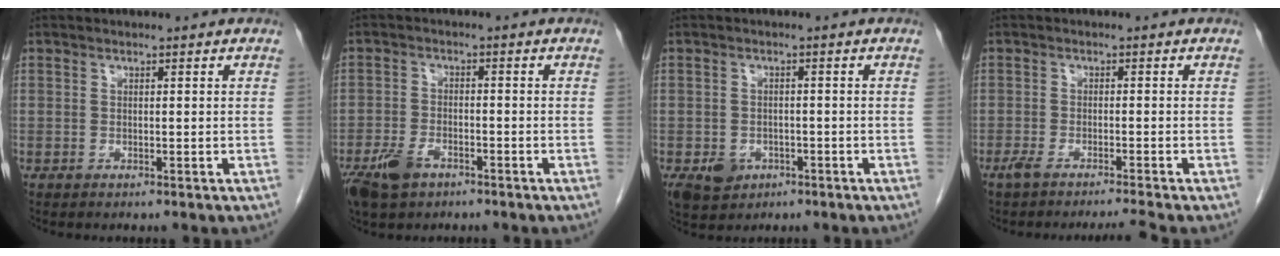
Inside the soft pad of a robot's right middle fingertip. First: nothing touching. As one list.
[{"total": 6.2, "force": [-3.9, 3.2, 3.6], "torque": [-0.078, -0.005, -0.067]}, {"total": 4.7, "force": [-2.2, 3.7, 1.8], "torque": [-0.032, 0.000, -0.025]}, {"total": 4.2, "force": [-3.6, -0.9, 2.0], "torque": [-0.036, -0.005, -0.062]}]